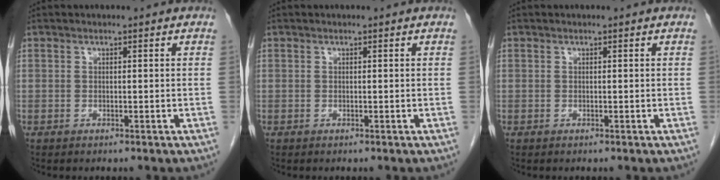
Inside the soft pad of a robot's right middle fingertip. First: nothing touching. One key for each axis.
{"total": 0.0}
{"total": 0.0}